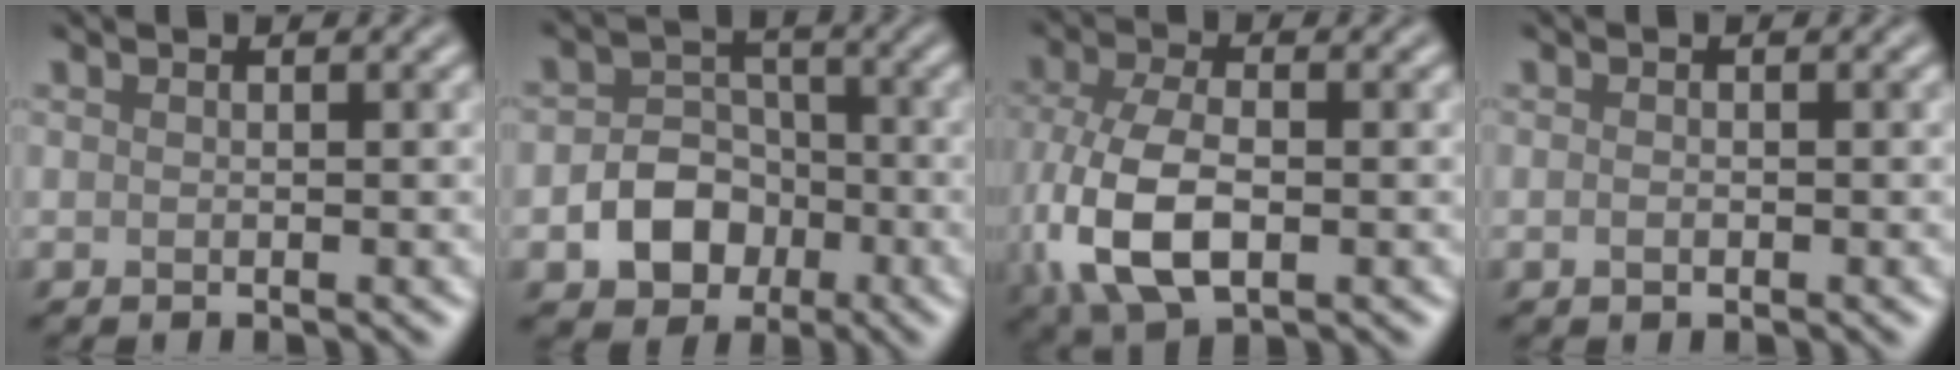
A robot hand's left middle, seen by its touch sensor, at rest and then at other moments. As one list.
[{"total": 5.3, "force": [-1.9, 4.3, 2.6], "torque": [-0.021, -0.002, -0.044]}, {"total": 8.1, "force": [-1.8, 4.4, 6.5], "torque": [-0.155, -0.010, -0.035]}, {"total": 0.6, "force": [-0.2, 0.4, 0.4], "torque": [-0.009, -0.001, -0.004]}]